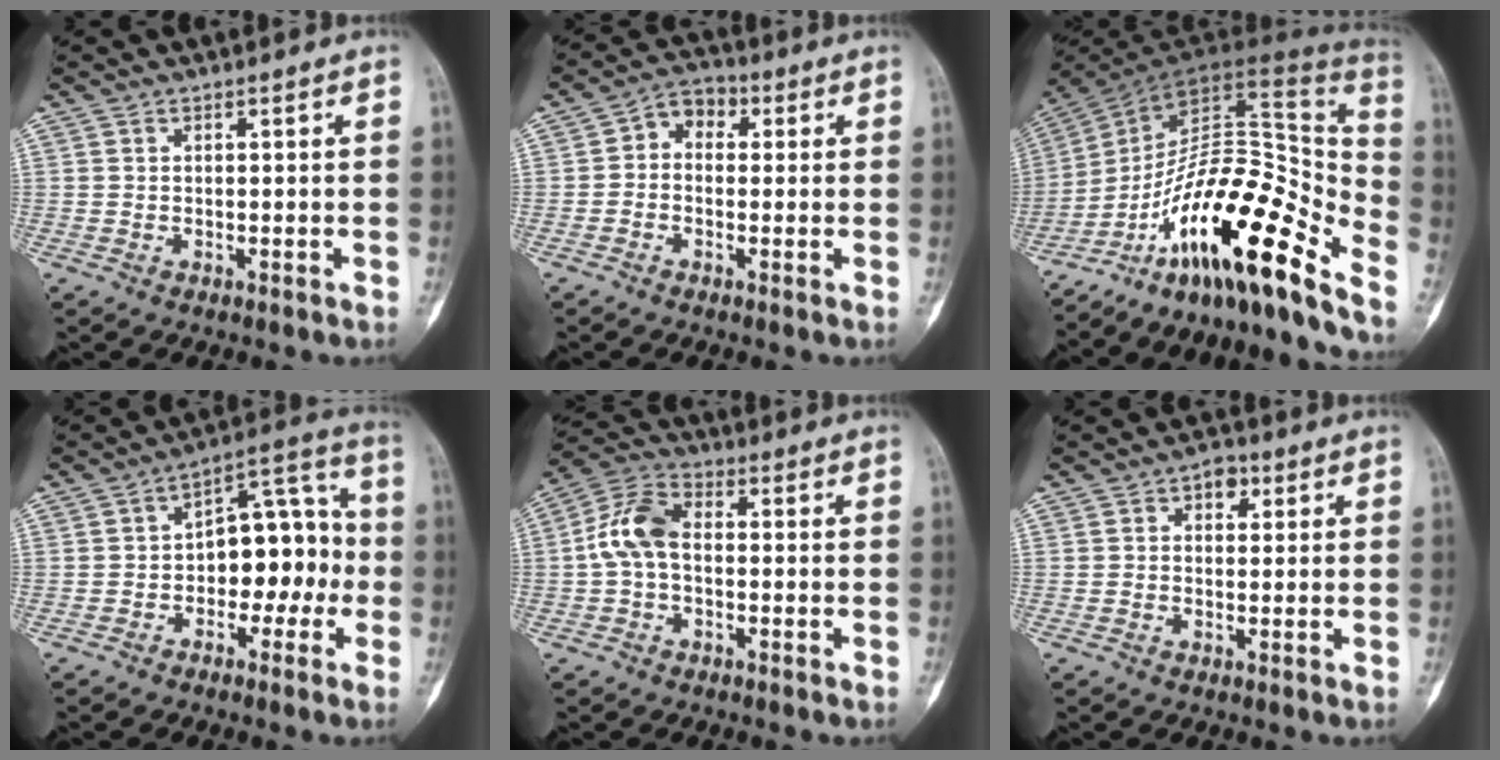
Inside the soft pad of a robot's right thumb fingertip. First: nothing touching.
{"total": 5.5, "force": [0.6, 4.2, 3.5], "torque": [-0.031, 0.020, -0.005]}
{"total": 25.8, "force": [-17.4, 6.5, 17.9], "torque": [-0.242, 0.117, -0.284]}
{"total": 13.0, "force": [-2.0, 8.1, 10.0], "torque": [-0.097, 0.052, -0.038]}
{"total": 8.8, "force": [-0.4, 5.4, 6.9], "torque": [-0.136, 0.028, -0.020]}
{"total": 3.4, "force": [1.3, 2.4, 2.1], "torque": [-0.010, 0.002, 0.013]}